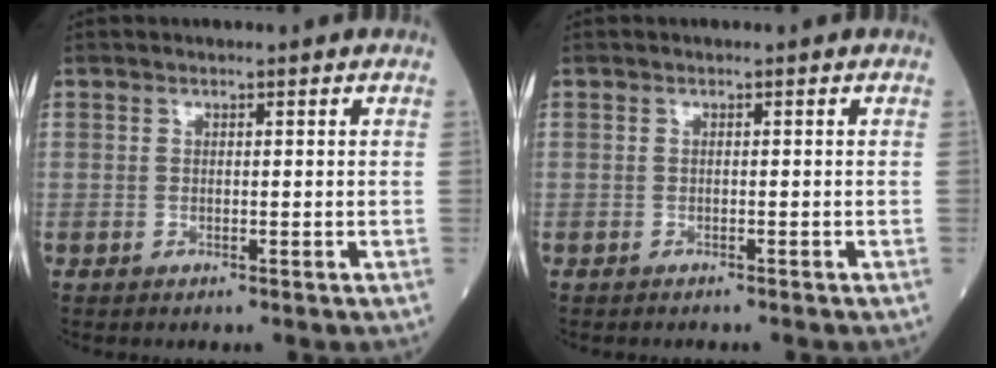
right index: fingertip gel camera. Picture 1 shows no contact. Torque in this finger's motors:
{"motor_torque": [-0.18, -0.12, -0.02, 0.01]}